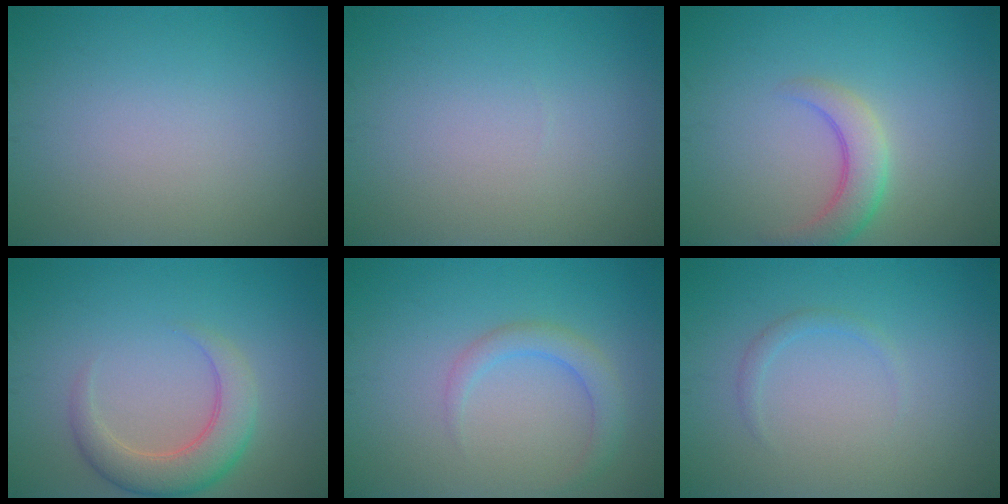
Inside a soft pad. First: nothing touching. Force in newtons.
{"total": 0.0}
{"total": 3.4, "press": 3.4, "slide": 0.1}
{"total": 5.4, "press": 5.4, "slide": 0.1}
{"total": 2.2, "press": 2.2, "slide": 0.1}
{"total": 0.9, "press": 0.9, "slide": 0.1}